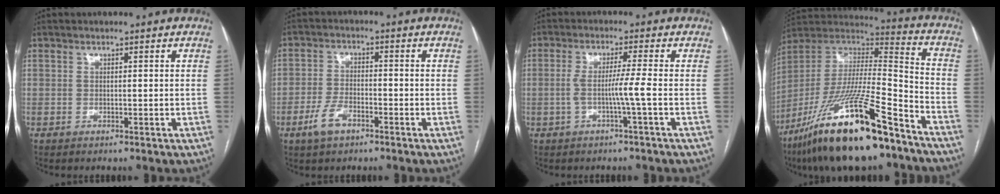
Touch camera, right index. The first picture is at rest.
{"total": 5.1, "force": [-3.0, 2.6, 3.3], "torque": [-0.072, 0.000, -0.055]}
{"total": 4.3, "force": [-1.1, -1.1, 4.0], "torque": [-0.073, 0.005, -0.017]}
{"total": 26.0, "force": [-17.4, 3.6, 19.0], "torque": [-0.338, -0.033, -0.309]}